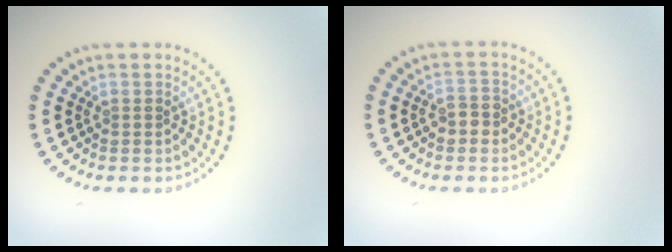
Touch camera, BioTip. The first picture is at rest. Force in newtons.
{"total": 1.6, "press": 1.6, "slide": 0.4}